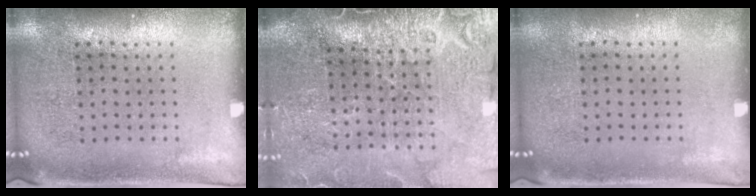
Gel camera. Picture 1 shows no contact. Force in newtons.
{"total": 4.0, "press": 3.5, "slide": 2.0}
{"total": 0.0}